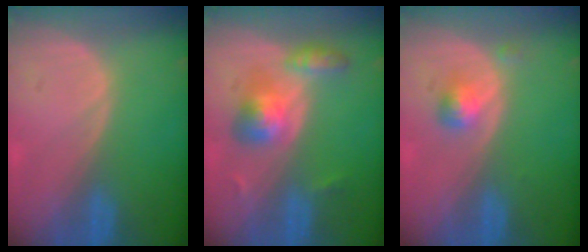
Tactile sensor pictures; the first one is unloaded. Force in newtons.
{"total": 5.7, "press": 5.4, "slide": 1.6}
{"total": 2.4, "press": 2.4, "slide": 0.2}